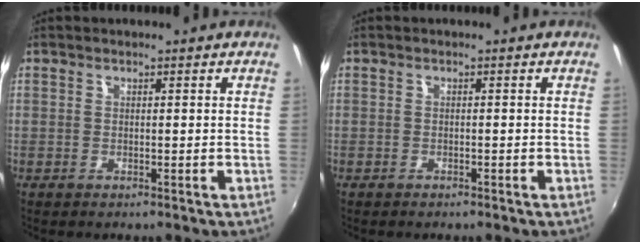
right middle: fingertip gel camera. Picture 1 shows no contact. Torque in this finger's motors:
{"motor_torque": [0.44, -0.83, -0.45, -0.04]}